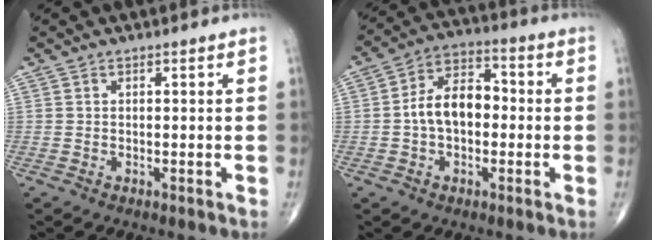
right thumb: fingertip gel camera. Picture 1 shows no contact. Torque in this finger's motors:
{"motor_torque": [-0.16, 0.63, 0.25, -0.15, 0.25]}